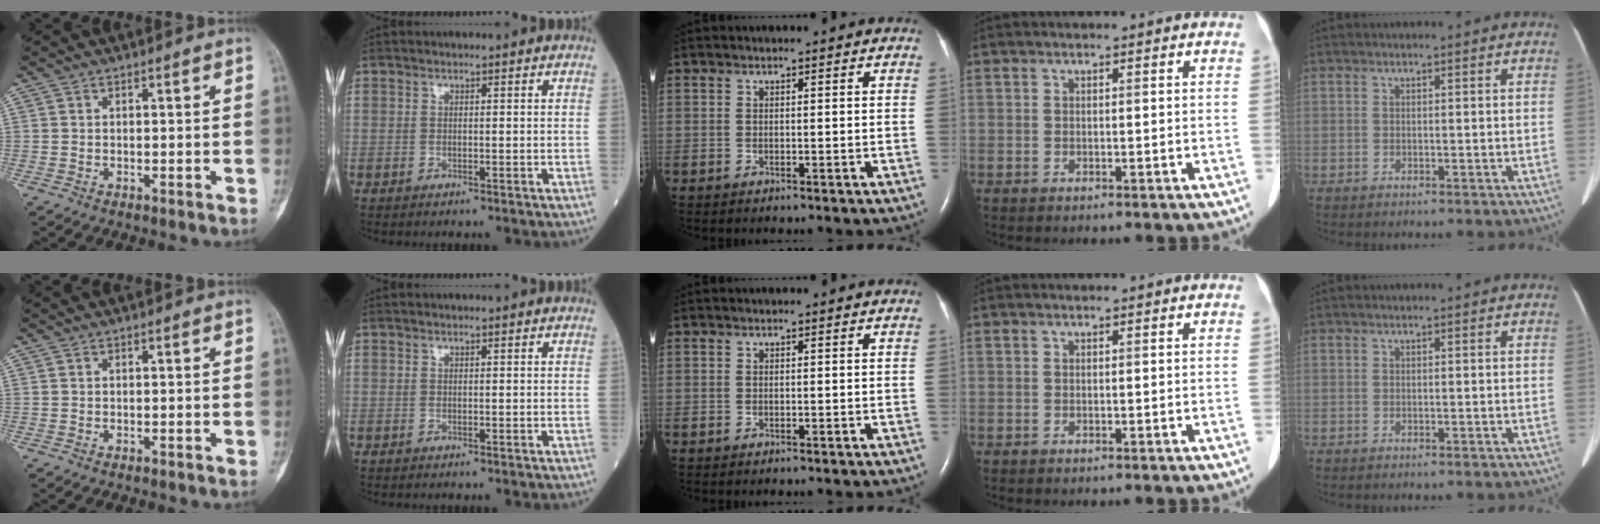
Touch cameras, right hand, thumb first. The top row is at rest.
{}